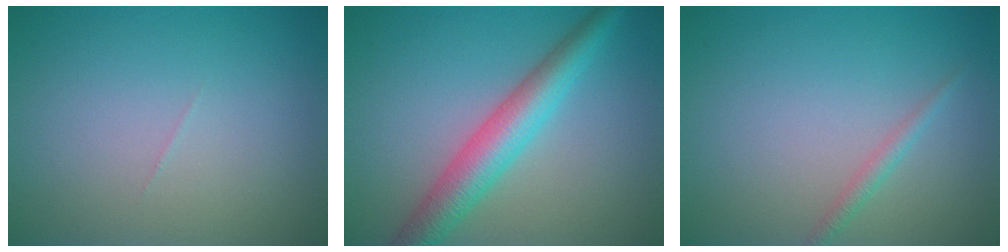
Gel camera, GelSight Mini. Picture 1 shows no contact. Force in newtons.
{"total": 5.3, "press": 5.3, "slide": 0.1}
{"total": 1.2, "press": 1.2, "slide": 0.0}